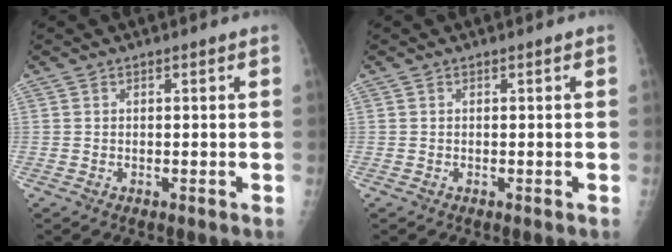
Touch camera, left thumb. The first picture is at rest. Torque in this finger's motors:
{"motor_torque": [0.00, 0.00, -0.01, 0.00, 0.00]}